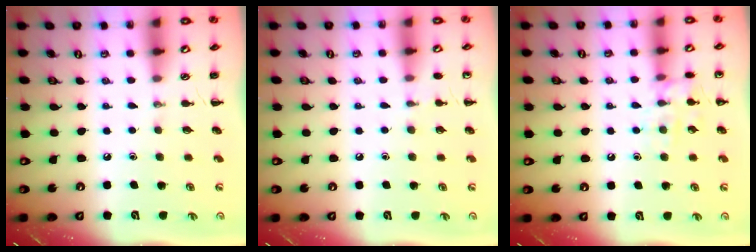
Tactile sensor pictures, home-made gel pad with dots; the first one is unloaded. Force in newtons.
{"total": 4.3, "press": 4.1, "slide": 1.3}
{"total": 9.2, "press": 9.1, "slide": 1.2}